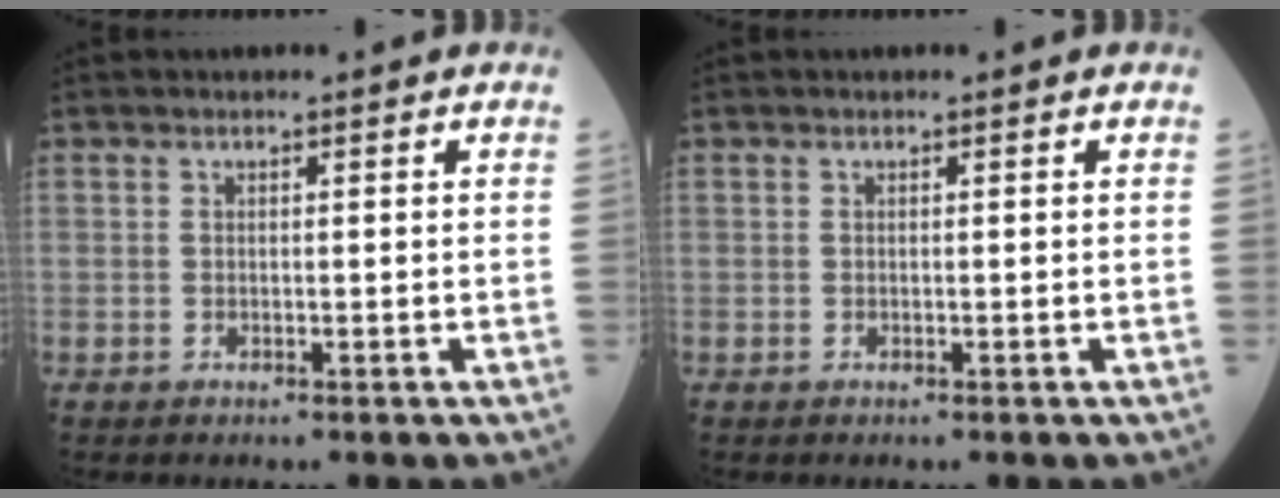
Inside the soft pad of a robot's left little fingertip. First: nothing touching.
{"total": 0.0}